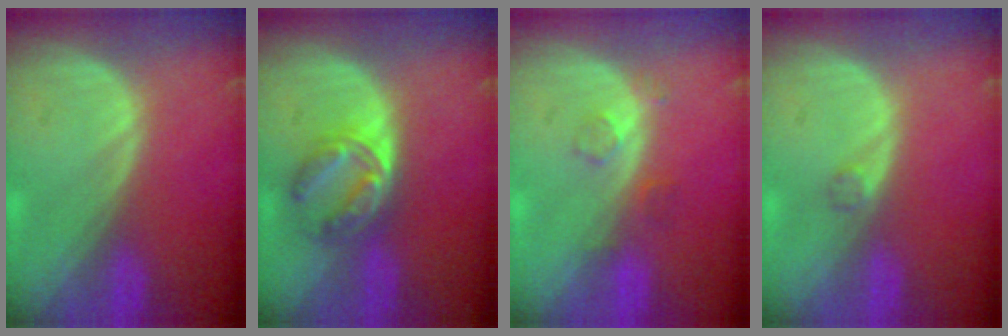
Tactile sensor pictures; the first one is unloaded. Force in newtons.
{"total": 5.8, "press": 5.5, "slide": 1.8}
{"total": 2.1, "press": 2.1, "slide": 0.2}
{"total": 0.9, "press": 0.9, "slide": 0.1}